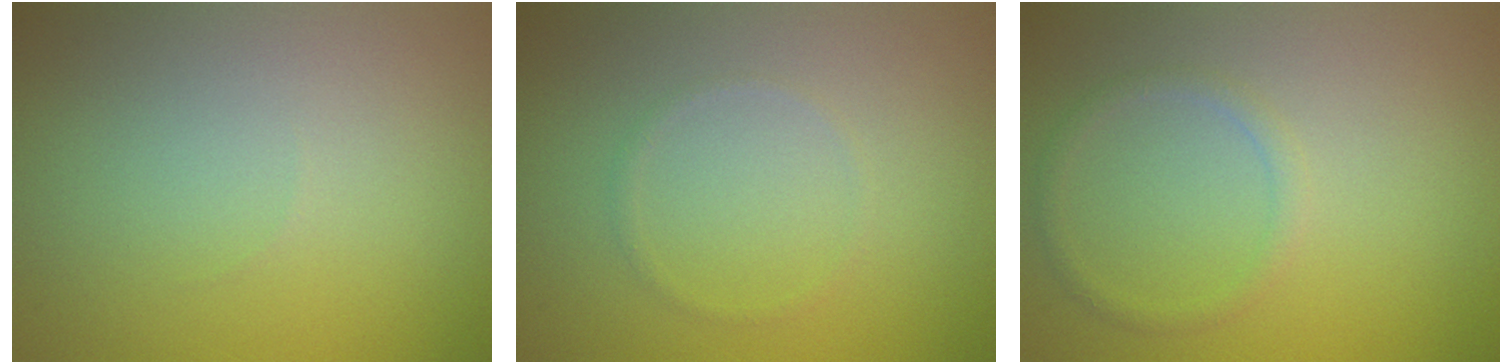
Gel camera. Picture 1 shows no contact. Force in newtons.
{"total": 0.6, "press": 0.6, "slide": 0.1}
{"total": 1.2, "press": 1.2, "slide": 0.1}